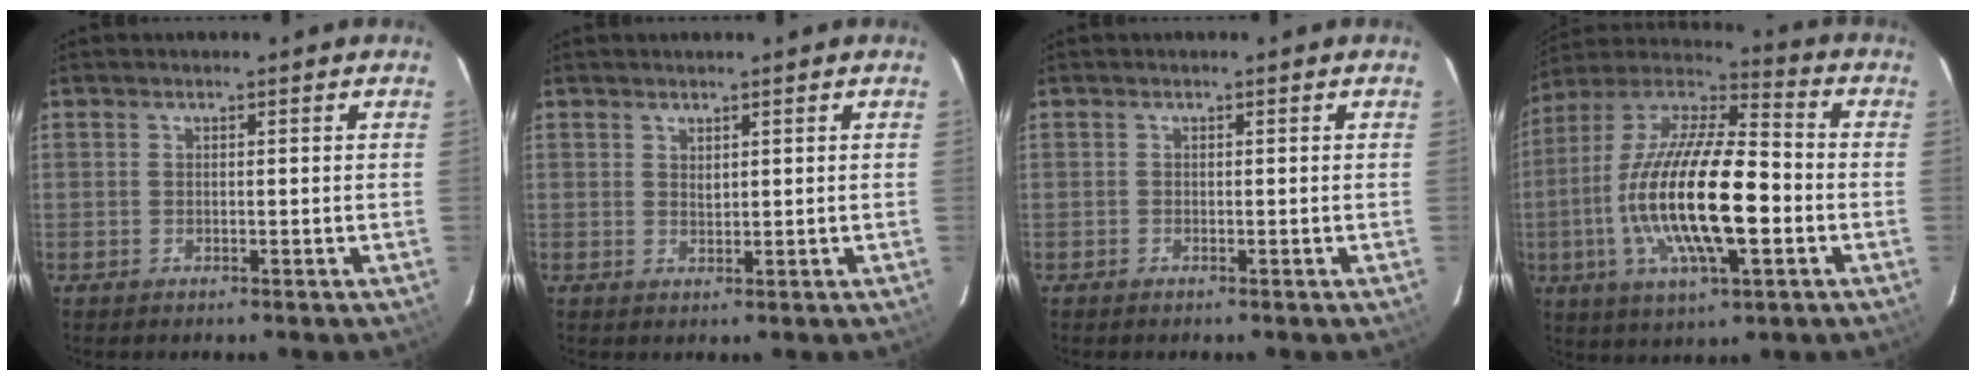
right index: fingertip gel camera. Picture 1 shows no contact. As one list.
[{"total": 1.1, "force": [0.9, 0.5, 0.5], "torque": [-0.006, 0.001, 0.017]}, {"total": 0.0}, {"total": 21.9, "force": [-4.1, 6.7, 20.5], "torque": [-0.396, -0.010, -0.083]}]